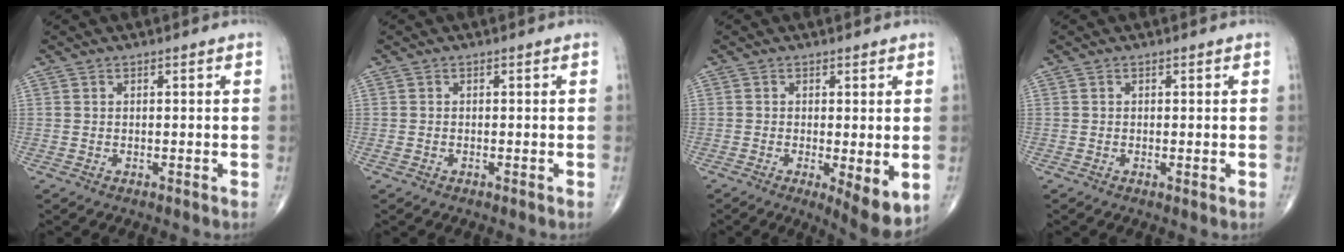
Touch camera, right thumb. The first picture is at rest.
{"total": 0.5, "force": [-0.3, 0.3, 0.3], "torque": [-0.011, 0.002, -0.007]}
{"total": 7.0, "force": [-1.4, 2.0, 6.6], "torque": [-0.099, -0.022, -0.022]}
{"total": 0.6, "force": [-0.1, 0.1, 0.6], "torque": [-0.013, -0.003, -0.004]}